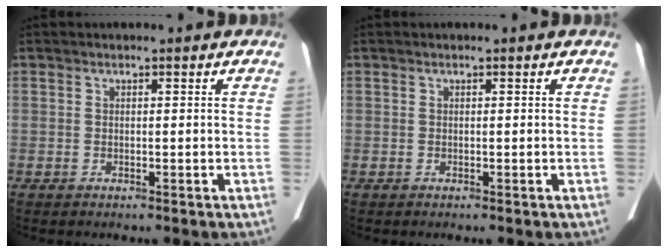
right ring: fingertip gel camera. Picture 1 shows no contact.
{"total": 0.0}